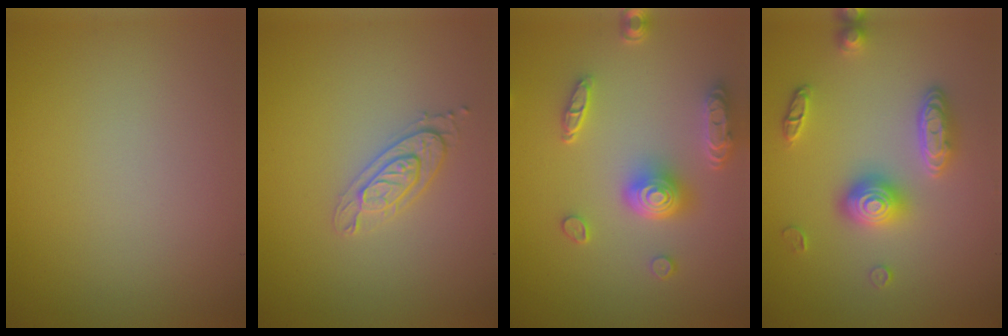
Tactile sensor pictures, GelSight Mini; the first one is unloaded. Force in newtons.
{"total": 2.1, "press": 2.1, "slide": 0.3}
{"total": 5.0, "press": 4.0, "slide": 3.1}
{"total": 3.7, "press": 3.5, "slide": 1.3}